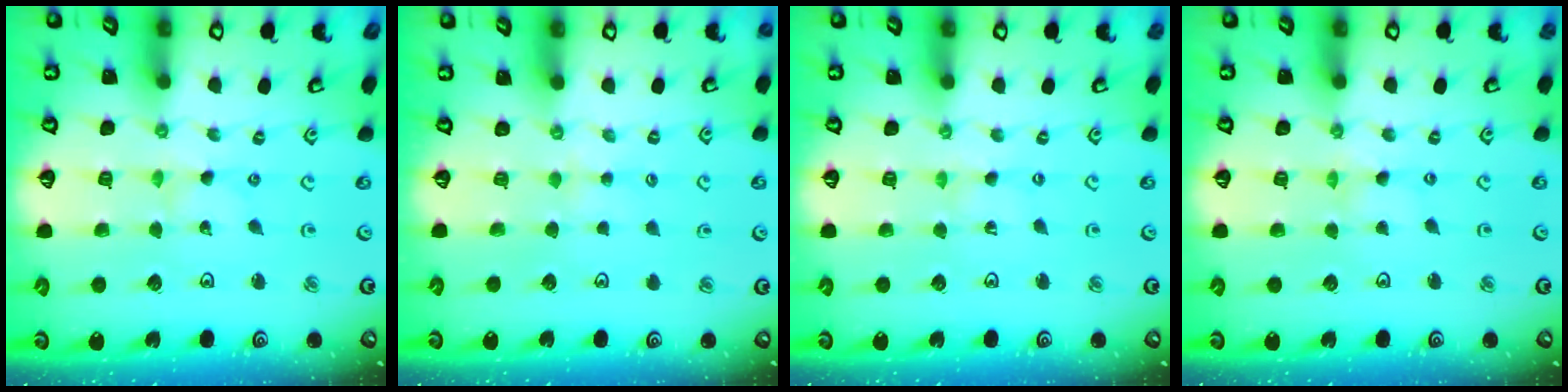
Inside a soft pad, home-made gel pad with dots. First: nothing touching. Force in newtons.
{"total": 2.1, "press": 2.1, "slide": 0.4}
{"total": 0.0}
{"total": 0.0}